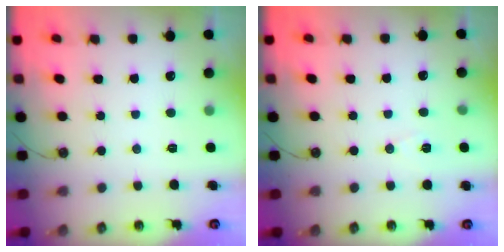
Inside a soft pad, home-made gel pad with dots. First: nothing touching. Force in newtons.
{"total": 6.4, "press": 4.6, "slide": 4.5}